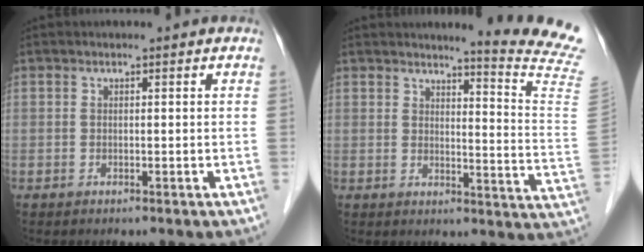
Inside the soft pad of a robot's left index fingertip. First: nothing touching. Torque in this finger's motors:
{"motor_torque": [-1.03, -1.11, 0.02, 0.01]}